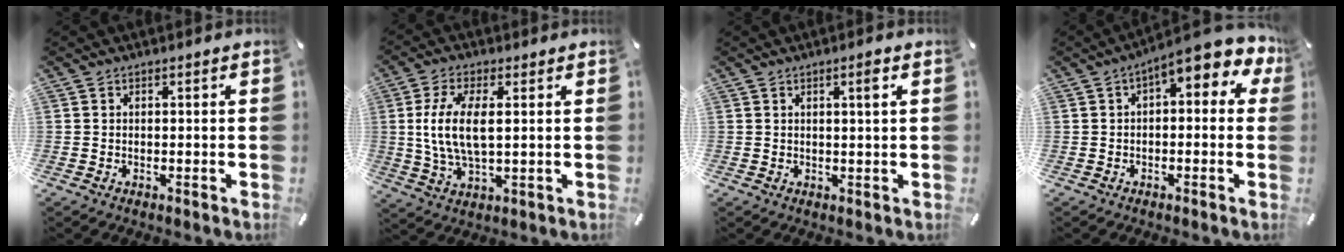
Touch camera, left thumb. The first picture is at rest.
{"total": 10.4, "force": [1.6, 4.5, 9.2], "torque": [-0.207, -0.005, 0.023]}
{"total": 2.7, "force": [1.0, 0.2, 2.5], "torque": [-0.043, -0.002, 0.013]}
{"total": 7.4, "force": [3.0, 2.7, 6.2], "torque": [-0.100, -0.024, 0.047]}